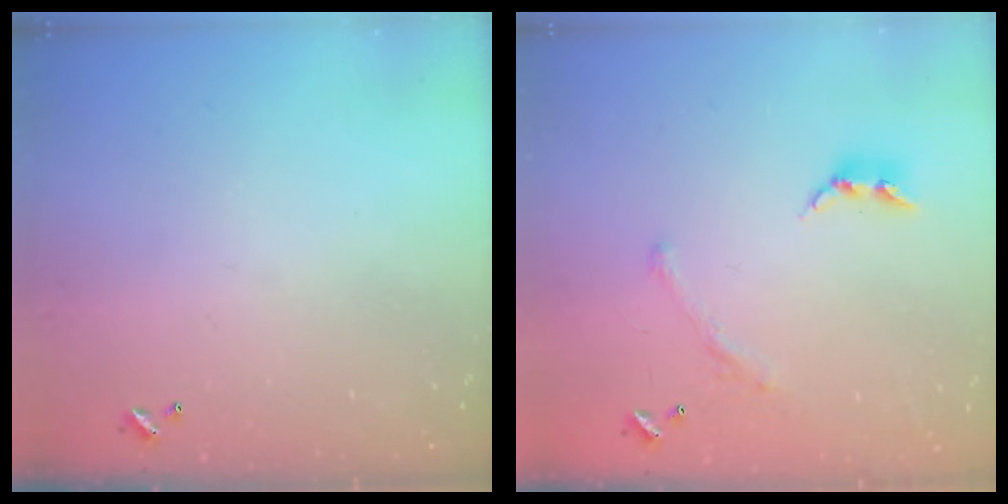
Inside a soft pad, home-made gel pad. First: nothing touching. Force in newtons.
{"total": 1.6, "press": 1.1, "slide": 1.1}